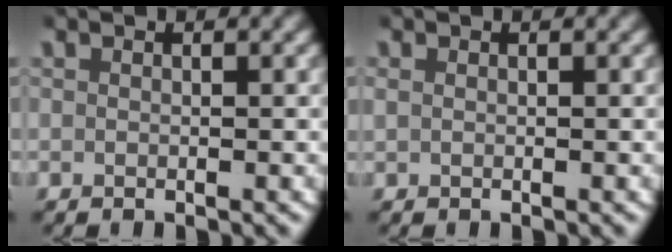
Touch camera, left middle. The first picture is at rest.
{"total": 0.5, "force": [0.2, 0.4, 0.3], "torque": [-0.009, 0.002, 0.005]}